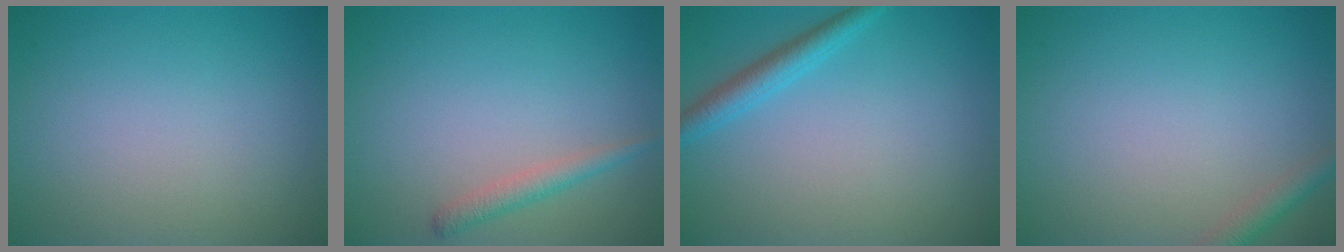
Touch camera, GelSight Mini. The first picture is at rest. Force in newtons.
{"total": 1.7, "press": 1.7, "slide": 0.1}
{"total": 2.3, "press": 2.3, "slide": 0.2}
{"total": 1.6, "press": 1.6, "slide": 0.1}